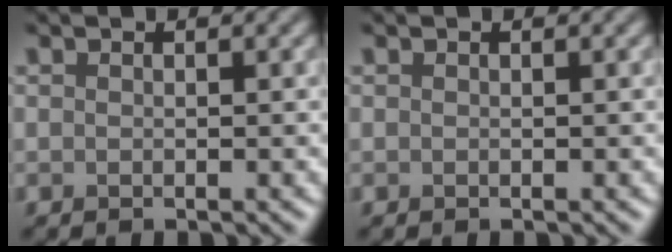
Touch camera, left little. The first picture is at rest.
{"total": 0.0}